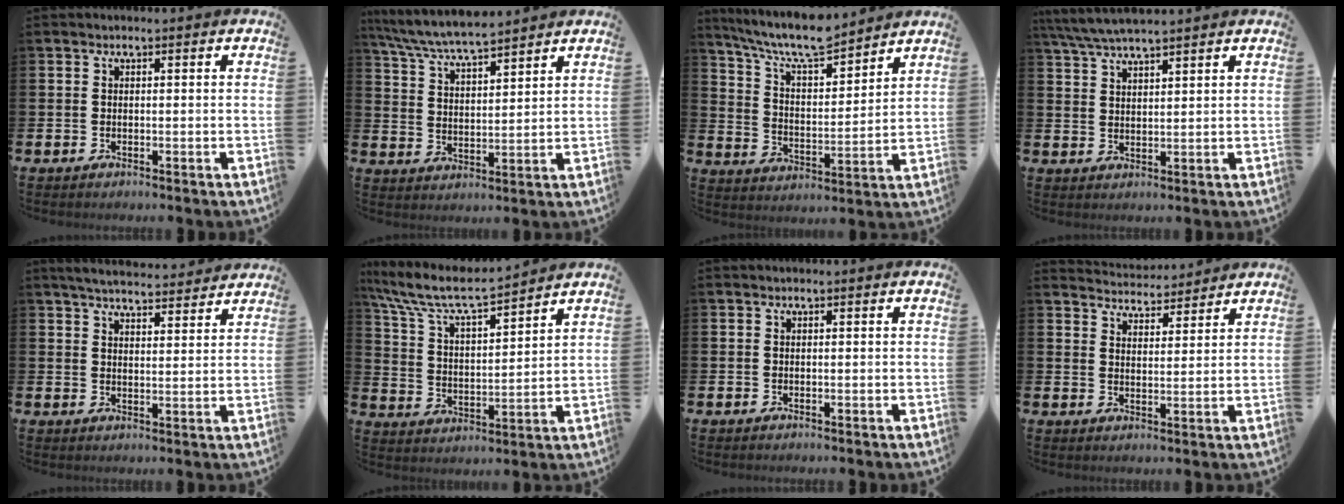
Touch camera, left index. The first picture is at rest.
{"total": 6.7, "force": [6.5, 0.6, 1.8], "torque": [-0.060, -0.032, 0.116]}
{"total": 8.5, "force": [7.8, 1.4, 2.9], "torque": [-0.089, -0.046, 0.139]}
{"total": 5.1, "force": [4.8, 0.4, 1.8], "torque": [-0.053, -0.013, 0.088]}
{"total": 4.8, "force": [4.7, 0.4, 0.9], "torque": [-0.032, -0.027, 0.083]}
{"total": 7.8, "force": [7.2, 0.7, 3.0], "torque": [-0.096, -0.050, 0.122]}
{"total": 0.0}
{"total": 4.3, "force": [4.3, 0.5, -0.3], "torque": [-0.004, -0.030, 0.076]}